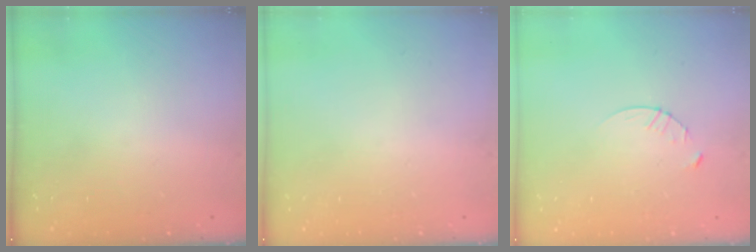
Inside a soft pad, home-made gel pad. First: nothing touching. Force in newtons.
{"total": 0.0}
{"total": 3.4, "press": 3.4, "slide": 0.4}